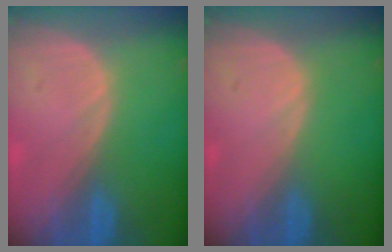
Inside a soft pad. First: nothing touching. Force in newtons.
{"total": 0.0}